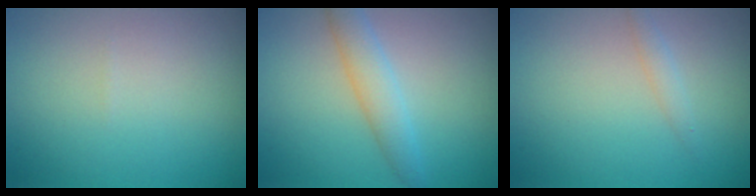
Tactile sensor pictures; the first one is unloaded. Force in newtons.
{"total": 2.7, "press": 2.7, "slide": 0.1}
{"total": 1.0, "press": 1.0, "slide": 0.0}